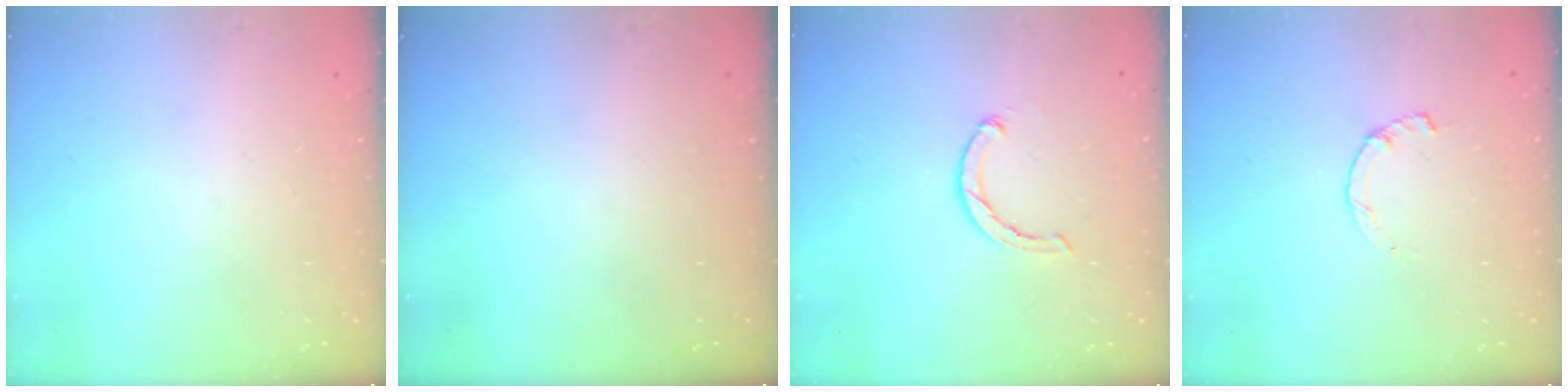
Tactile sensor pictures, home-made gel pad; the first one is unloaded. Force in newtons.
{"total": 0.0}
{"total": 1.8, "press": 1.8, "slide": 0.4}
{"total": 2.2, "press": 2.2, "slide": 0.2}